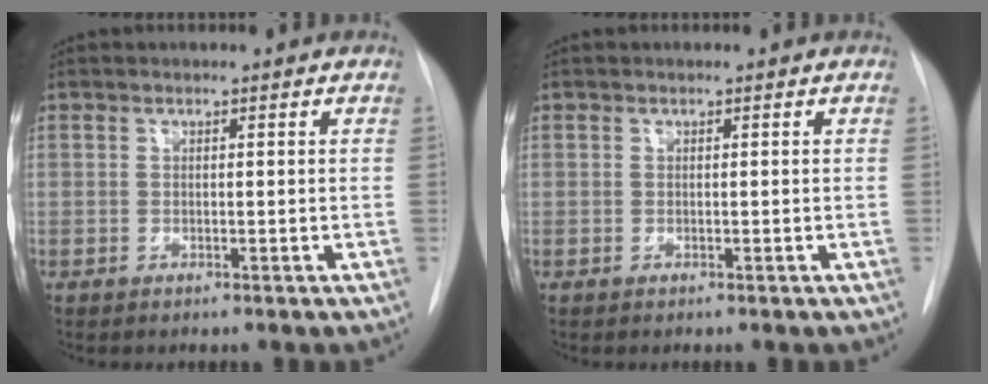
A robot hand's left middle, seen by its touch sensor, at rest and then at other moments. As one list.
[{"total": 0.0}]